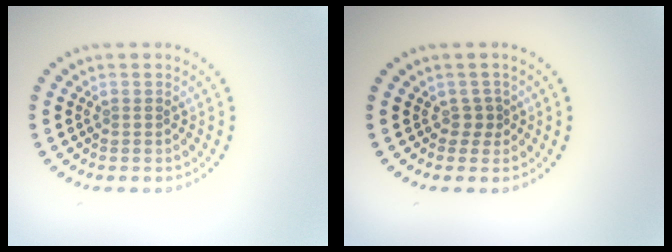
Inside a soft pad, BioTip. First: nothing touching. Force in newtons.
{"total": 1.1, "press": 0.8, "slide": 0.8}